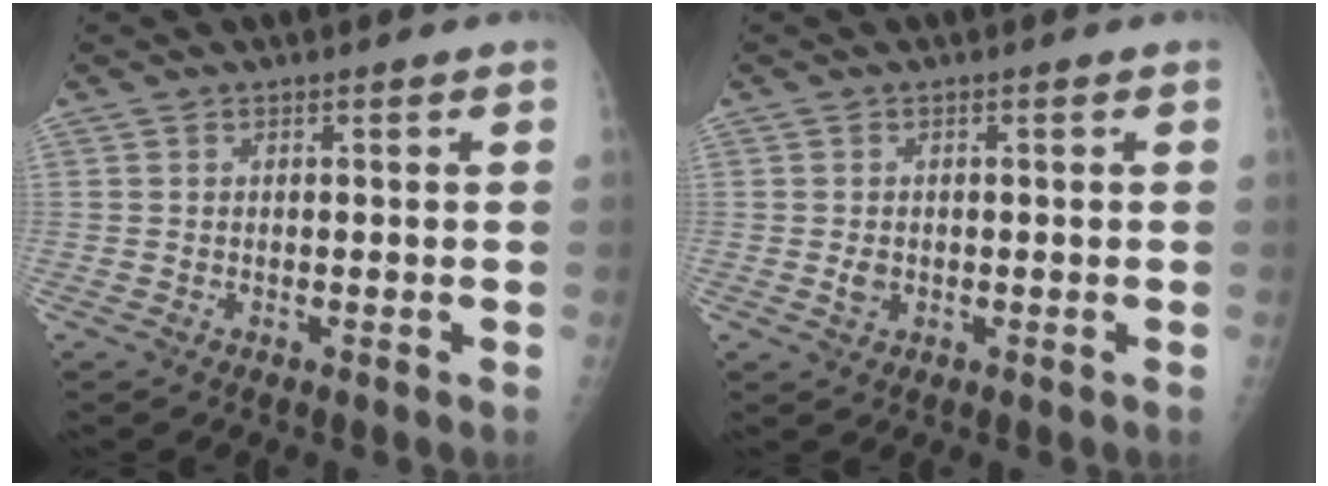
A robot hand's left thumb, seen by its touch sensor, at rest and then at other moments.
{"total": 1.8, "force": [-0.1, 1.3, 1.2], "torque": [-0.014, 0.000, 0.000]}